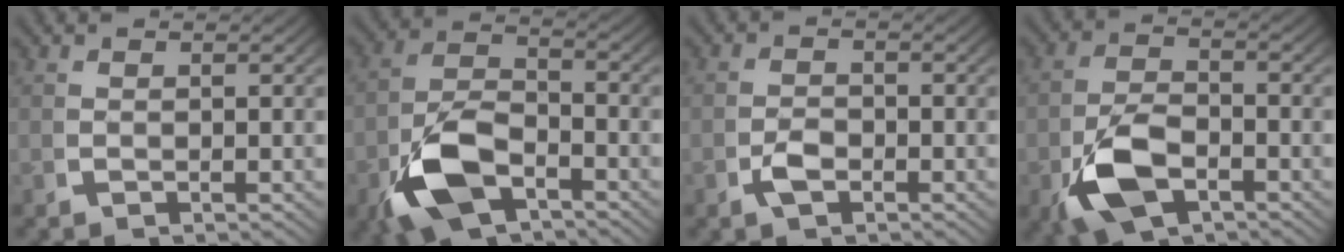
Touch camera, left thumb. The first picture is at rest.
{"total": 9.2, "force": [-3.3, 5.8, 6.3], "torque": [-0.143, -0.031, -0.046]}
{"total": 1.9, "force": [-0.9, 1.1, 1.2], "torque": [-0.028, -0.005, -0.016]}
{"total": 7.4, "force": [-2.6, 4.5, 5.2], "torque": [-0.129, -0.027, -0.033]}